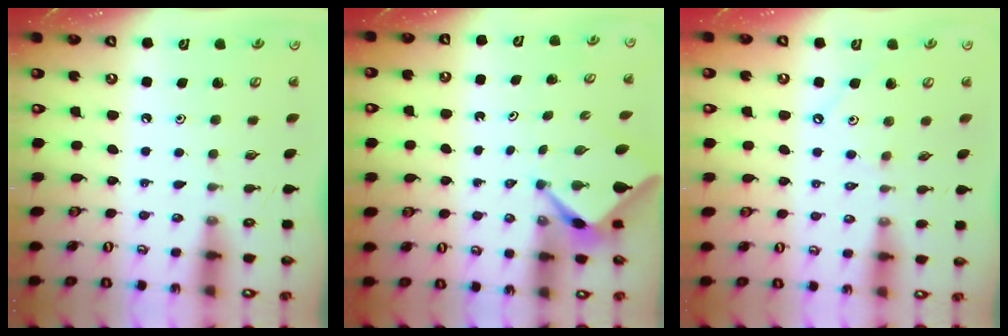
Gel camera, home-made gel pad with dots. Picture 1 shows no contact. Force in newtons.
{"total": 2.5, "press": 2.5, "slide": 0.3}
{"total": 4.1, "press": 4.0, "slide": 0.5}